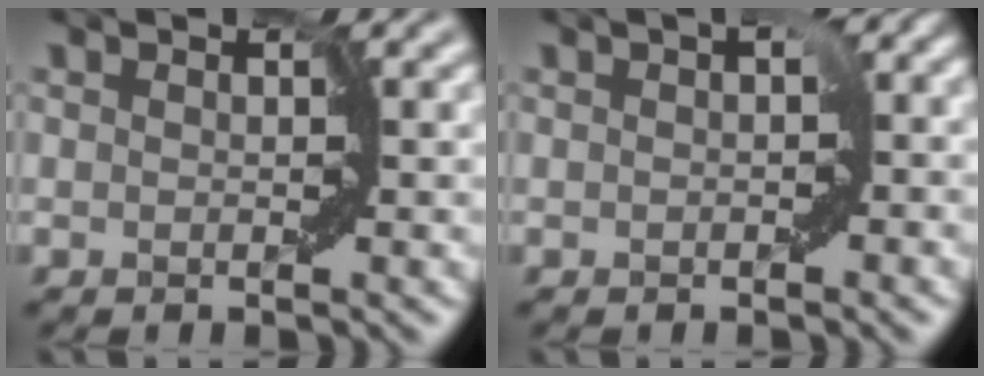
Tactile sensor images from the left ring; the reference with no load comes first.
{"total": 3.0, "force": [-0.1, 1.6, 2.5], "torque": [-0.026, 0.007, 0.001]}